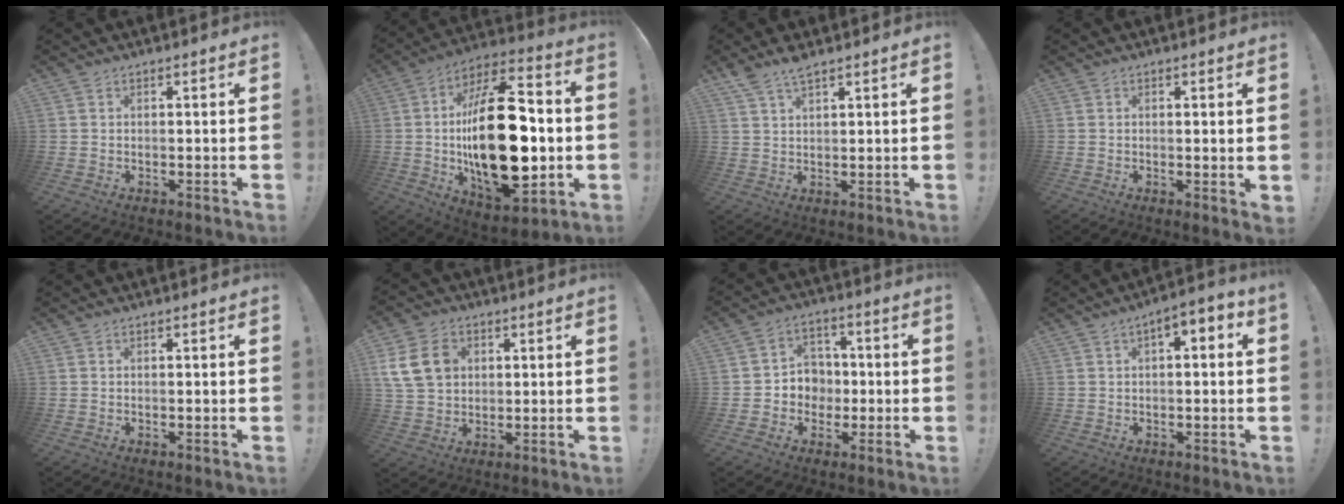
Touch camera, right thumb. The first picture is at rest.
{"total": 32.7, "force": [-1.8, 16.5, 28.2], "torque": [-0.501, 0.008, -0.017]}
{"total": 4.8, "force": [3.8, 1.3, 2.6], "torque": [-0.049, -0.018, 0.069]}
{"total": 1.3, "force": [0.6, -0.3, 1.1], "torque": [-0.010, -0.006, 0.008]}
{"total": 0.0}
{"total": 13.3, "force": [4.0, 10.4, 7.3], "torque": [-0.137, -0.008, 0.083]}
{"total": 7.8, "force": [-1.2, 7.4, 2.1], "torque": [-0.032, 0.012, -0.018]}
{"total": 3.9, "force": [-0.1, 1.7, 3.5], "torque": [-0.051, 0.000, -0.003]}